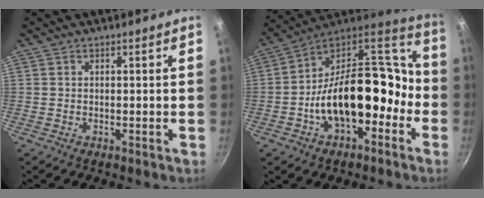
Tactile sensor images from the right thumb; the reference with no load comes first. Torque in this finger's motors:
{"motor_torque": [2.53, 2.48, 2.18, -0.59, 0.22]}